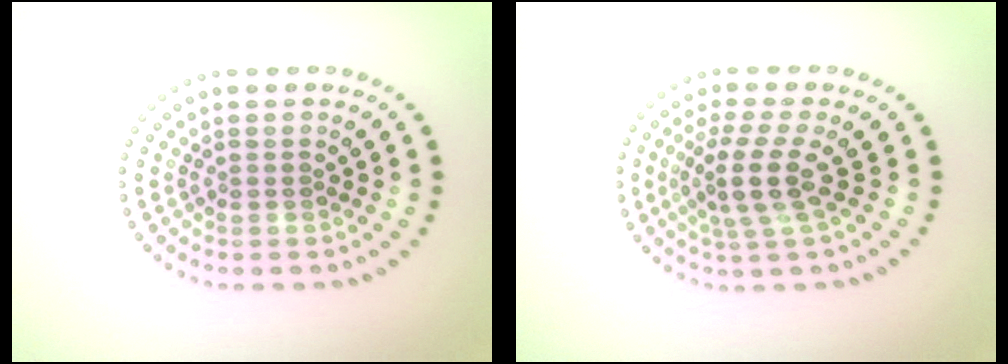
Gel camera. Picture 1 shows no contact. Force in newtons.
{"total": 3.7, "press": 2.7, "slide": 2.5}